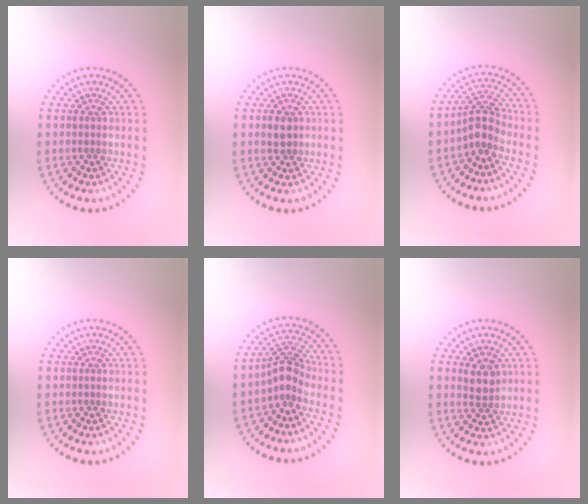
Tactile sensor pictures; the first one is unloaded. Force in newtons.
{"total": 1.5, "press": 1.5, "slide": 0.3}
{"total": 2.8, "press": 2.1, "slide": 1.8}
{"total": 0.0}
{"total": 2.9, "press": 2.2, "slide": 2.0}
{"total": 2.1, "press": 1.9, "slide": 0.8}